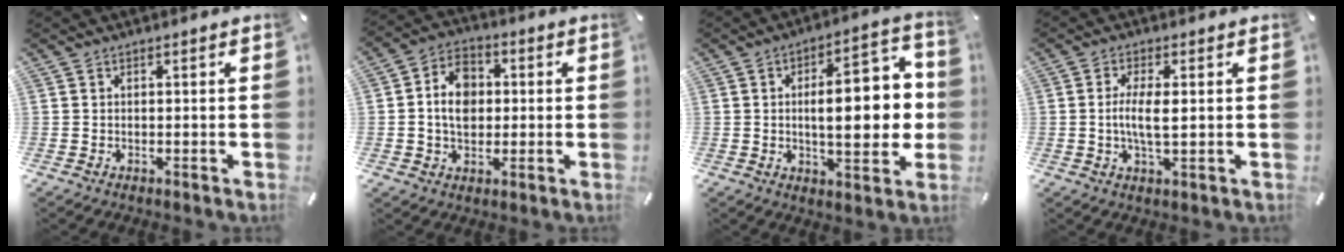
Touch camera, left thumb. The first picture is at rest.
{"total": 9.2, "force": [0.0, 7.3, 5.6], "torque": [-0.108, 0.012, 0.000]}
{"total": 16.4, "force": [0.0, 7.2, 14.8], "torque": [-0.194, 0.001, -0.002]}
{"total": 6.3, "force": [0.3, 1.9, 6.1], "torque": [-0.127, -0.004, -0.002]}